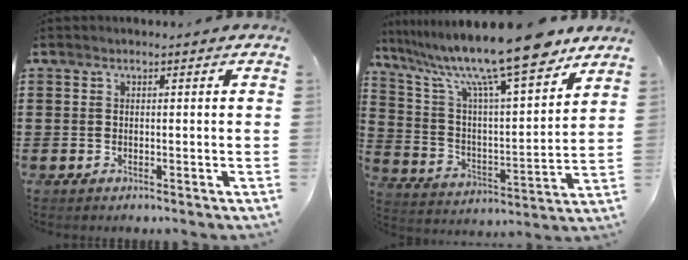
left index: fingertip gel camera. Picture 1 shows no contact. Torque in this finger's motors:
{"motor_torque": [1.51, 0.63, 1.05, 0.21]}